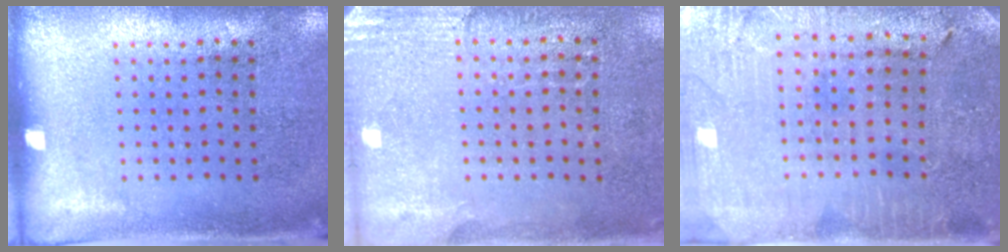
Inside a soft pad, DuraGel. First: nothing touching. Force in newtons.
{"total": 2.6, "press": 2.3, "slide": 1.2}
{"total": 0.7, "press": 0.6, "slide": 0.3}